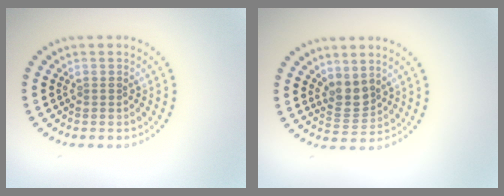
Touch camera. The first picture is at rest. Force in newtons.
{"total": 2.4, "press": 2.0, "slide": 1.3}